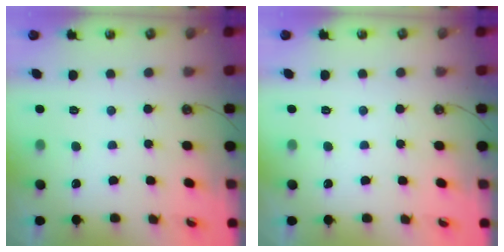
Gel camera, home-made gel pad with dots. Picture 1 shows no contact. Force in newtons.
{"total": 0.8, "press": 0.8, "slide": 0.1}